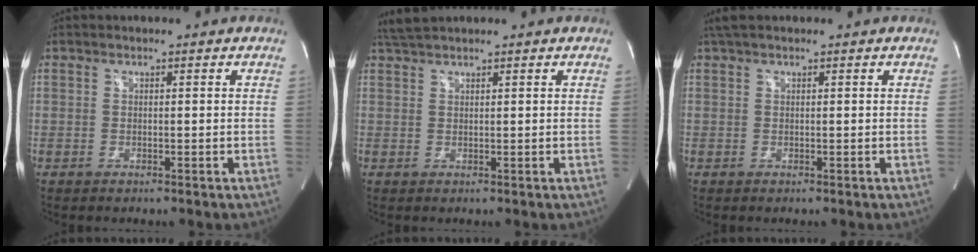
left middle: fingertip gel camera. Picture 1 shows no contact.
{"total": 2.6, "force": [2.5, -0.1, 0.9], "torque": [-0.025, 0.018, 0.052]}
{"total": 2.8, "force": [2.2, 0.7, 1.6], "torque": [-0.035, 0.031, 0.042]}